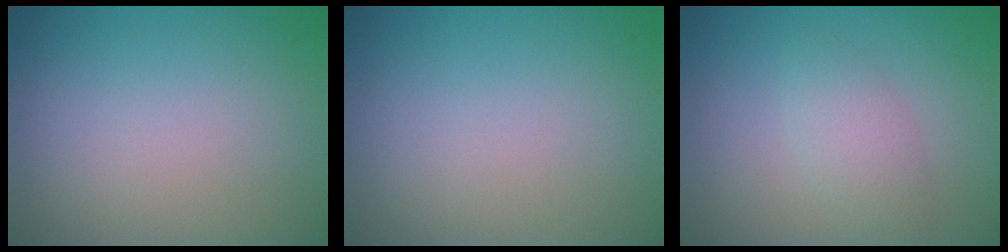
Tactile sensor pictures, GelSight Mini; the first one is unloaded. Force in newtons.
{"total": 0.0}
{"total": 2.4, "press": 2.4, "slide": 0.1}